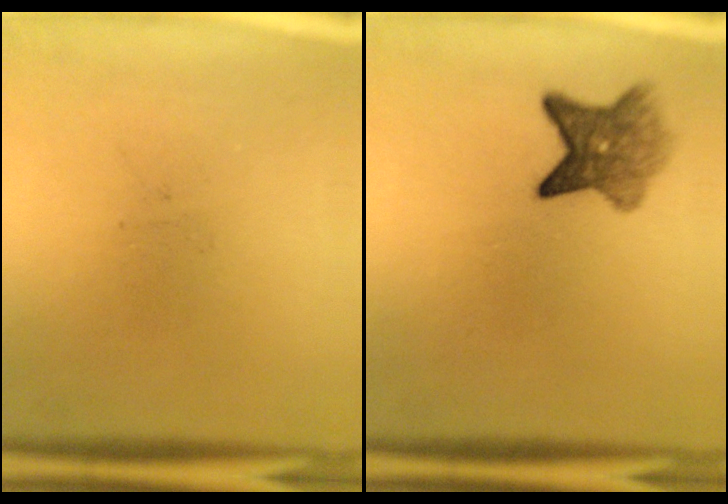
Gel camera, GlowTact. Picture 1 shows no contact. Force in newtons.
{"total": 5.8}